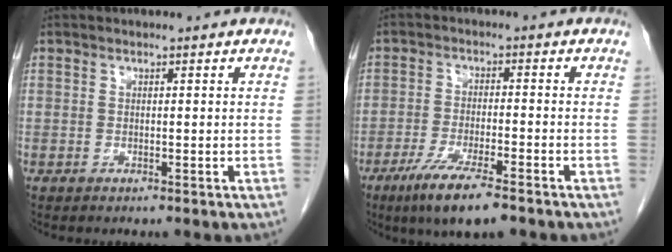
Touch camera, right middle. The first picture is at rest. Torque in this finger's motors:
{"motor_torque": [1.21, -0.93, 0.17, 0.12]}